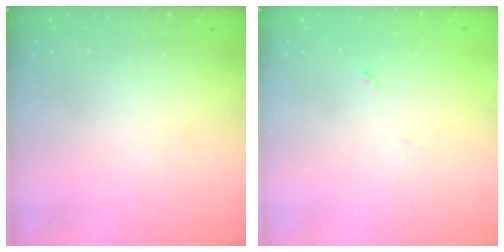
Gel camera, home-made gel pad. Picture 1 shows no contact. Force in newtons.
{"total": 3.1, "press": 3.0, "slide": 1.0}